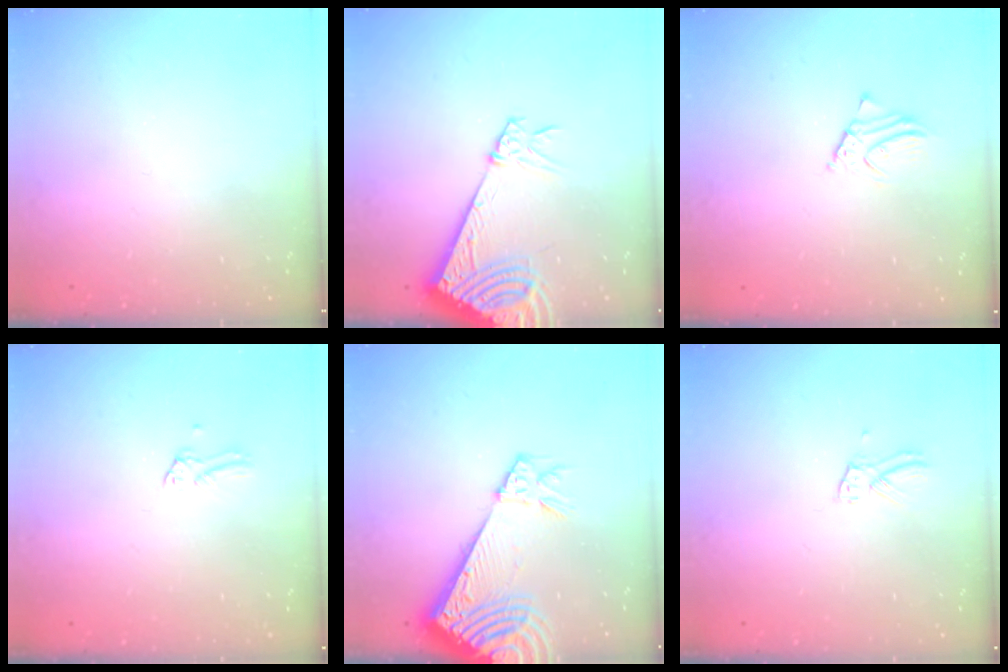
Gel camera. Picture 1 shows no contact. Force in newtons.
{"total": 11.8, "press": 11.6, "slide": 1.9}
{"total": 2.4, "press": 2.4, "slide": 0.1}
{"total": 0.0}
{"total": 14.3, "press": 14.2, "slide": 2.1}
{"total": 5.4, "press": 5.3, "slide": 0.5}